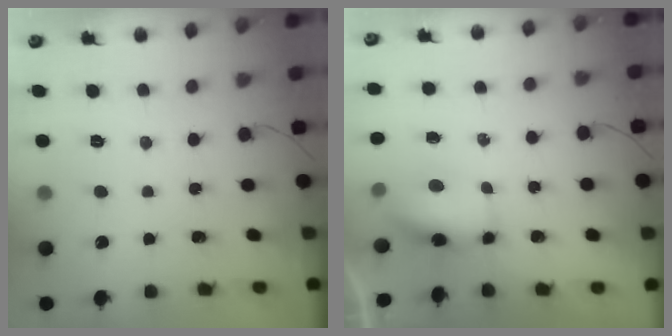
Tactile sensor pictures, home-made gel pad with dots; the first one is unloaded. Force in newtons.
{"total": 10.3, "press": 8.2, "slide": 6.2}